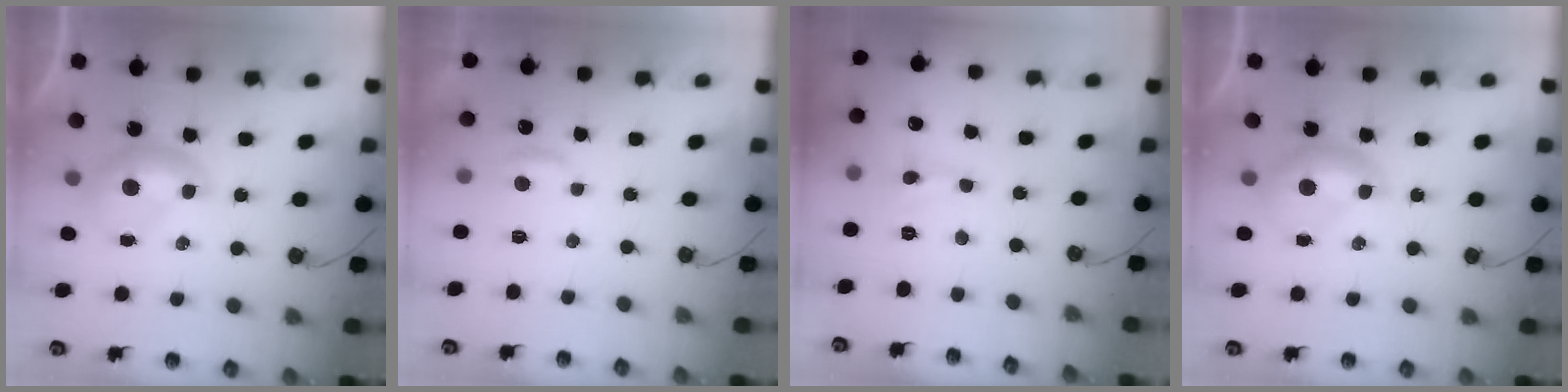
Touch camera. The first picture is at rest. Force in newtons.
{"total": 1.9, "press": 1.9, "slide": 0.4}
{"total": 0.9, "press": 0.8, "slide": 0.2}
{"total": 0.0}